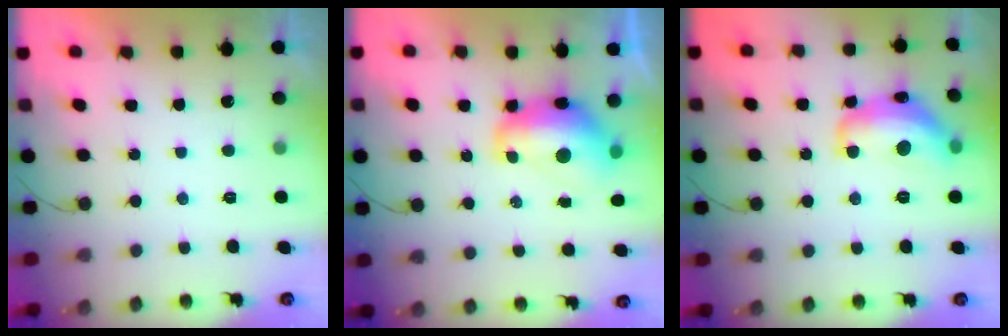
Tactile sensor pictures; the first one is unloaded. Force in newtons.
{"total": 12.5, "press": 12.5, "slide": 1.2}
{"total": 15.4, "press": 15.4, "slide": 0.7}